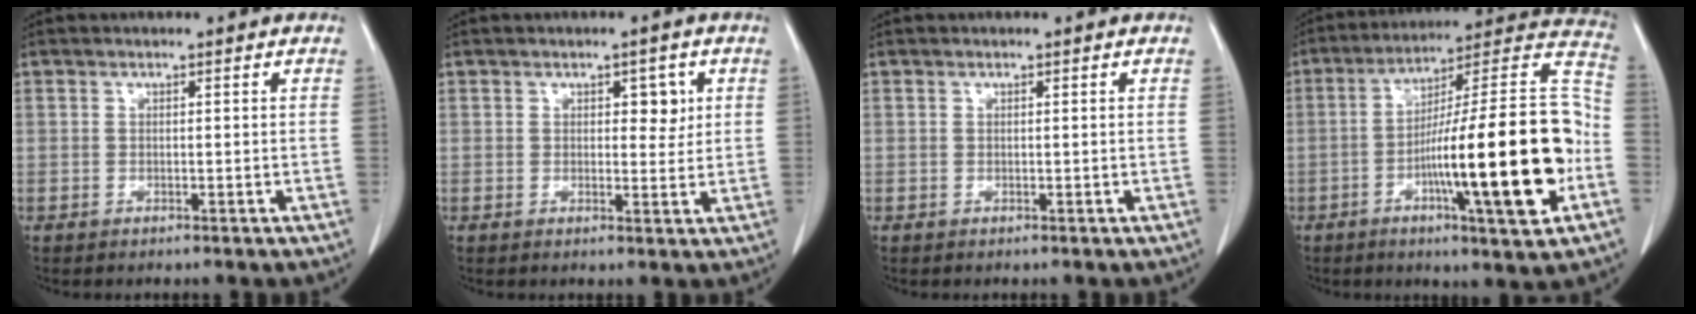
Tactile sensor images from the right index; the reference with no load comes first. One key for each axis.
{"total": 3.0, "fx": 1.1, "fy": 1.7, "fz": 2.3, "tx": -0.023, "ty": 0.002, "tz": 0.013}
{"total": 0.0}
{"total": 23.7, "fx": -6.2, "fy": 1.7, "fz": 22.8, "tx": -0.312, "ty": 0.010, "tz": -0.097}